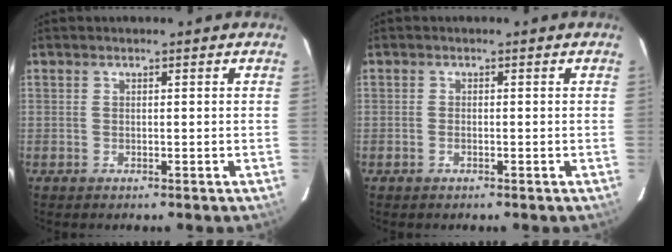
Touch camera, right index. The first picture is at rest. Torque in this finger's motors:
{"motor_torque": [-0.08, 0.00, -0.04, 0.00]}